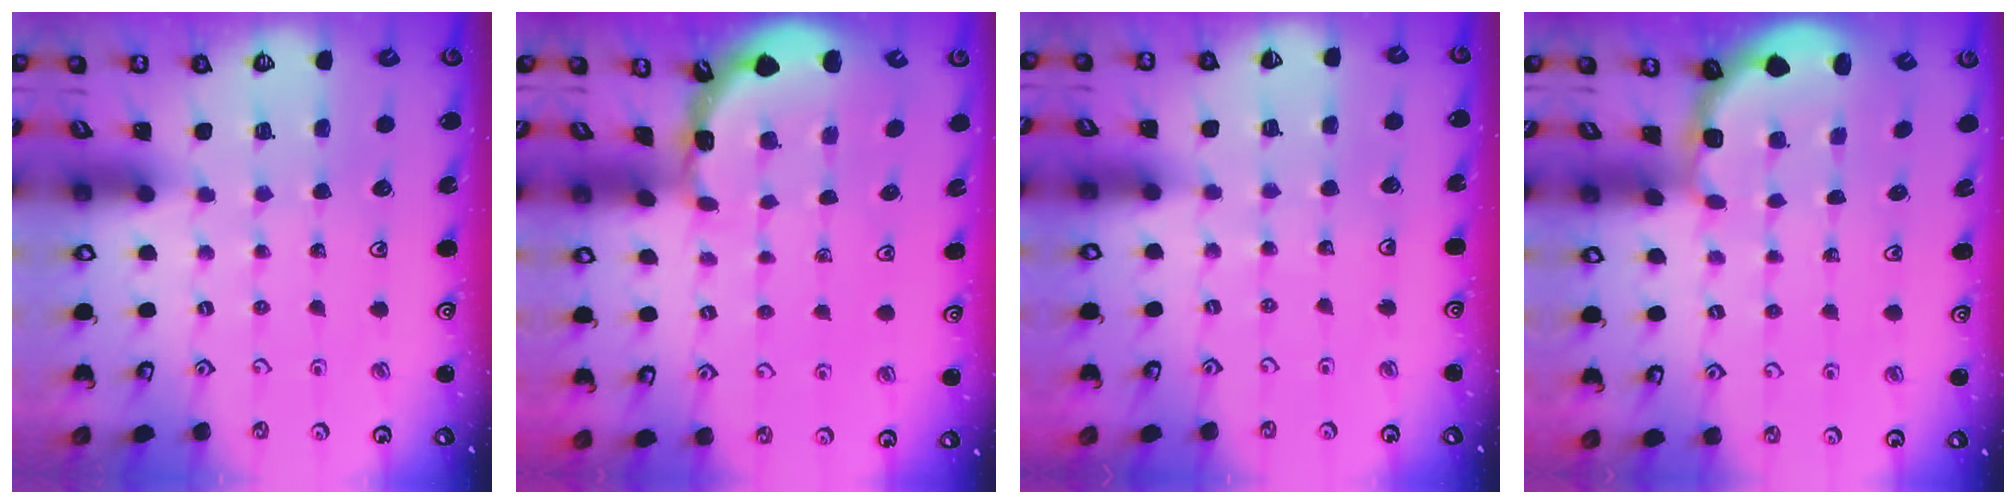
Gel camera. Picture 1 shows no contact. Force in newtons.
{"total": 1.6, "press": 1.6, "slide": 0.1}
{"total": 2.8, "press": 2.8, "slide": 0.3}
{"total": 1.9, "press": 1.7, "slide": 0.8}